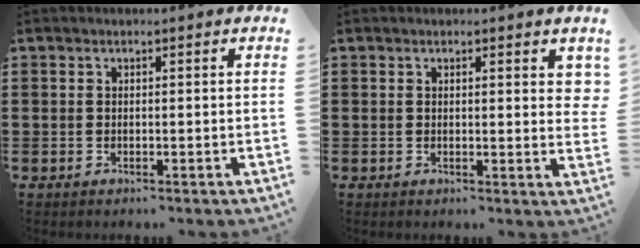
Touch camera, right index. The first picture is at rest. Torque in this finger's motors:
{"motor_torque": [-0.09, 0.09, 0.21, 0.00]}